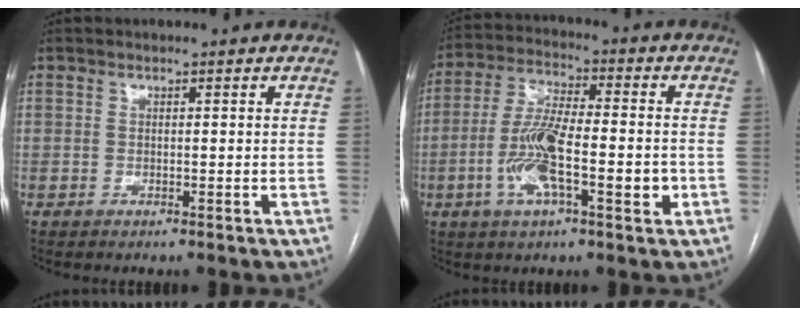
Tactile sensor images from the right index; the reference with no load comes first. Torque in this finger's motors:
{"motor_torque": [0.53, -0.14, 0.70, 0.21]}